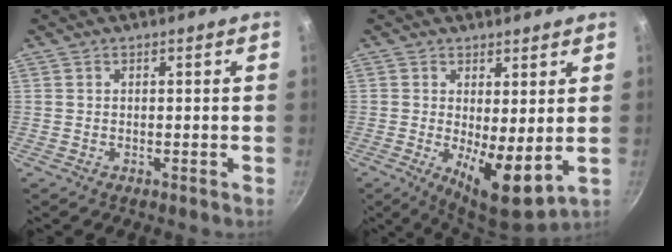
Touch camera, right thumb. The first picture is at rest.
{"total": 9.3, "force": [0.1, 3.2, 8.7], "torque": [-0.126, -0.025, 0.008]}